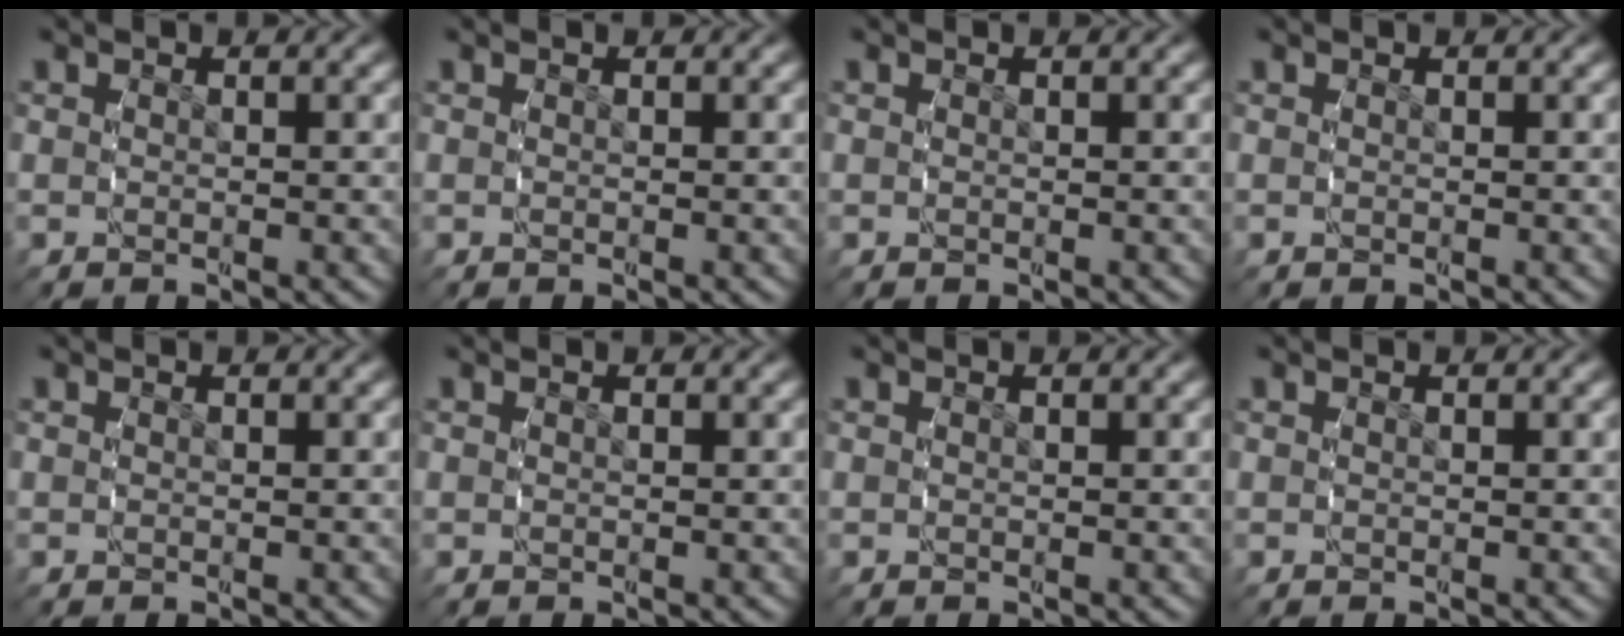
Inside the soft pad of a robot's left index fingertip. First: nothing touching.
{"total": 0.0}
{"total": 0.0}
{"total": 0.0}
{"total": 0.0}
{"total": 0.0}
{"total": 0.0}
{"total": 0.0}